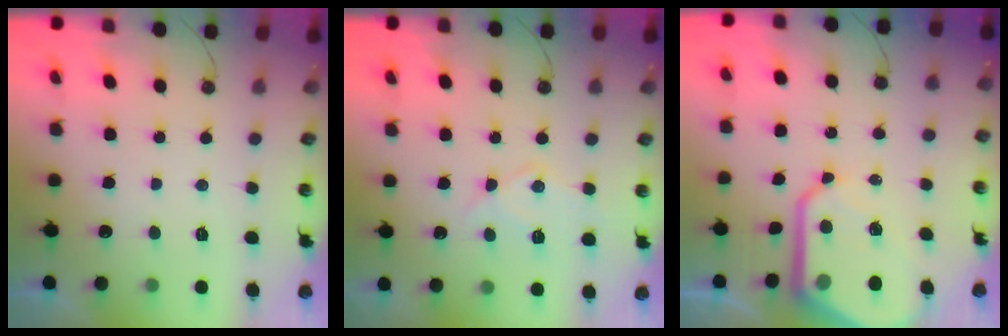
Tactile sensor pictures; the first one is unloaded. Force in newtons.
{"total": 11.1, "press": 11.1, "slide": 0.9}
{"total": 15.0, "press": 14.9, "slide": 1.4}